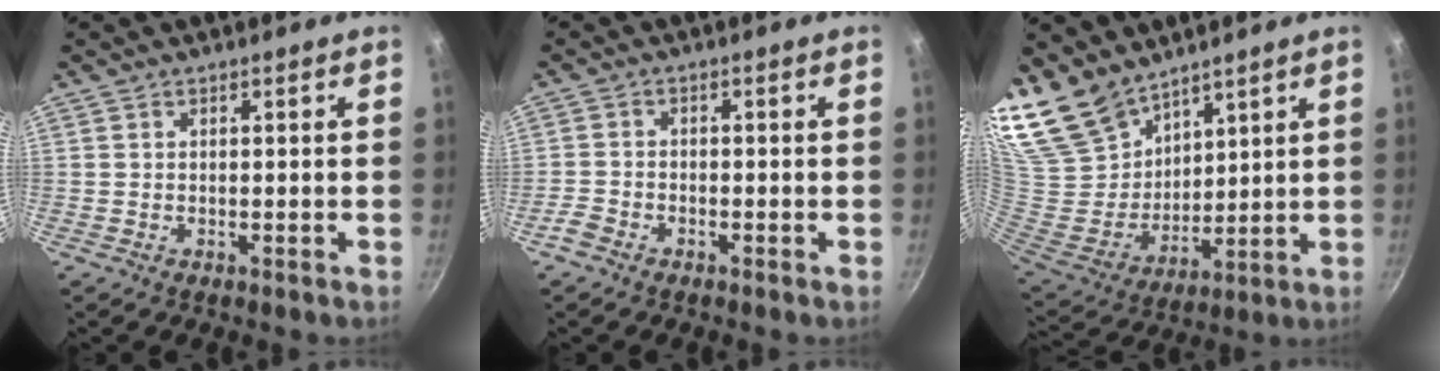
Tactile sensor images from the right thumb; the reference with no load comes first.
{"total": 2.9, "force": [-2.2, 1.6, 1.1], "torque": [-0.032, 0.020, -0.044]}
{"total": 18.8, "force": [14.9, 9.2, 7.0], "torque": [-0.140, -0.065, 0.319]}